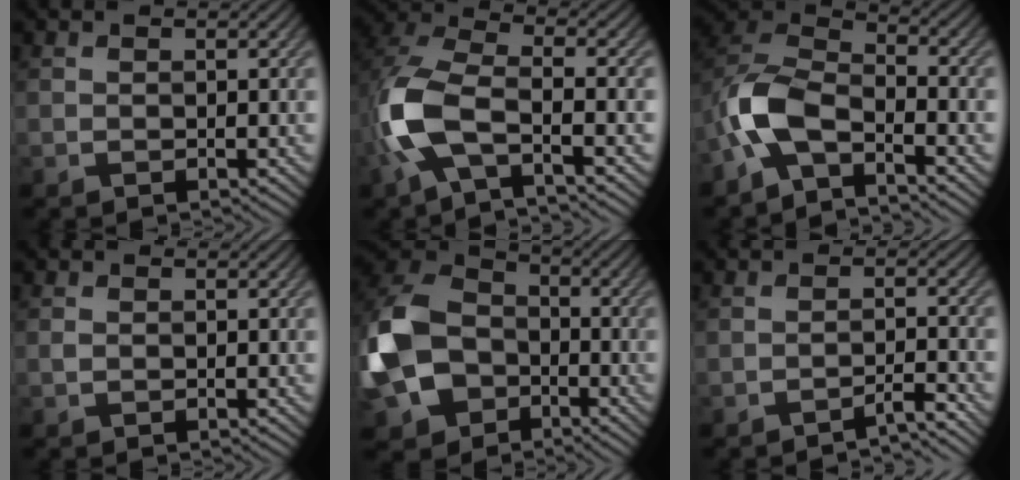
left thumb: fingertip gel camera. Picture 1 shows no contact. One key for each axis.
{"total": 9.7, "fx": -3.3, "fy": 3.9, "fz": 8.2, "tx": -0.189, "ty": -0.002, "tz": -0.084}
{"total": 8.4, "fx": -4.3, "fy": 4.0, "fz": 5.9, "tx": -0.131, "ty": 0.005, "tz": -0.106}
{"total": 0.6, "fx": 0.0, "fy": 0.4, "fz": 0.4, "tx": -0.008, "ty": -0.001, "tz": -0.002}
{"total": 15.6, "fx": -3.9, "fy": 11.7, "fz": 9.5, "tx": -0.266, "ty": -0.040, "tz": -0.077}
{"total": 2.6, "fx": -2.2, "fy": 0.1, "fz": 1.3, "tx": -0.014, "ty": 0.009, "tz": -0.047}